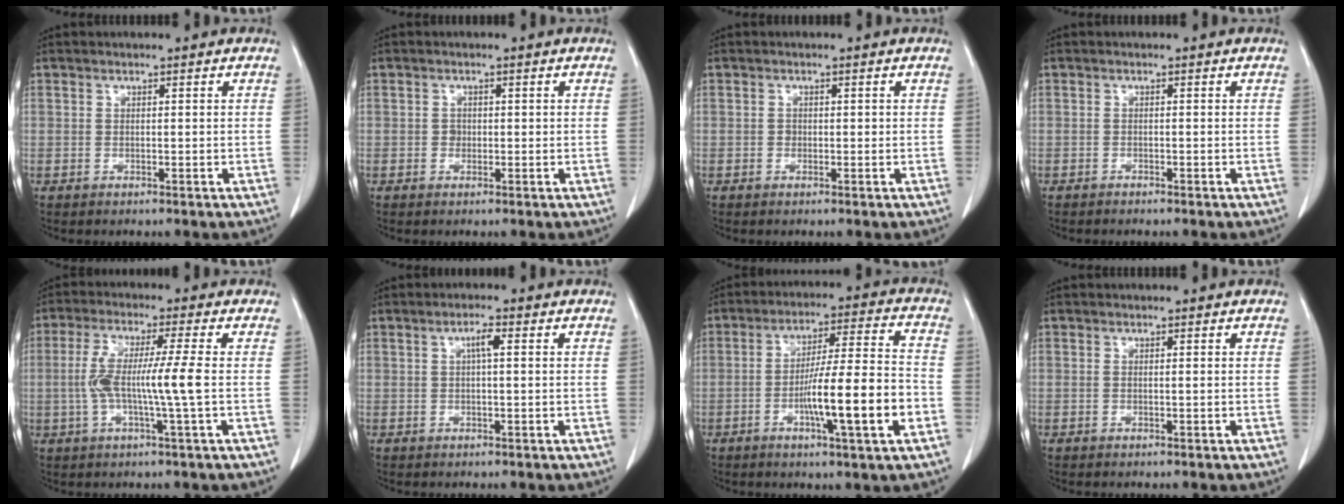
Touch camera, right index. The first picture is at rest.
{"total": 1.2, "force": [-0.1, 1.1, 0.4], "torque": [-0.005, 0.004, 0.000]}
{"total": 0.9, "force": [-0.1, 0.8, 0.4], "torque": [-0.004, 0.003, -0.002]}
{"total": 1.0, "force": [-0.9, 0.1, 0.3], "torque": [-0.008, -0.001, -0.012]}
{"total": 8.1, "force": [-0.8, -0.4, 8.1], "torque": [-0.164, 0.008, -0.017]}
{"total": 2.2, "force": [0.5, 0.2, 2.1], "torque": [-0.038, 0.005, 0.007]}
{"total": 13.4, "force": [-4.1, 0.3, 12.7], "torque": [-0.210, 0.001, -0.069]}
{"total": 0.0}